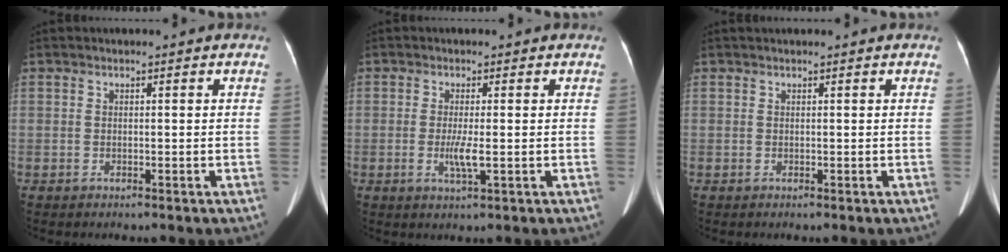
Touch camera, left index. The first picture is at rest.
{"total": 2.9, "force": [-0.4, 0.2, 2.9], "torque": [-0.063, -0.007, -0.005]}
{"total": 1.0, "force": [0.9, 0.2, 0.2], "torque": [-0.007, 0.021, 0.018]}